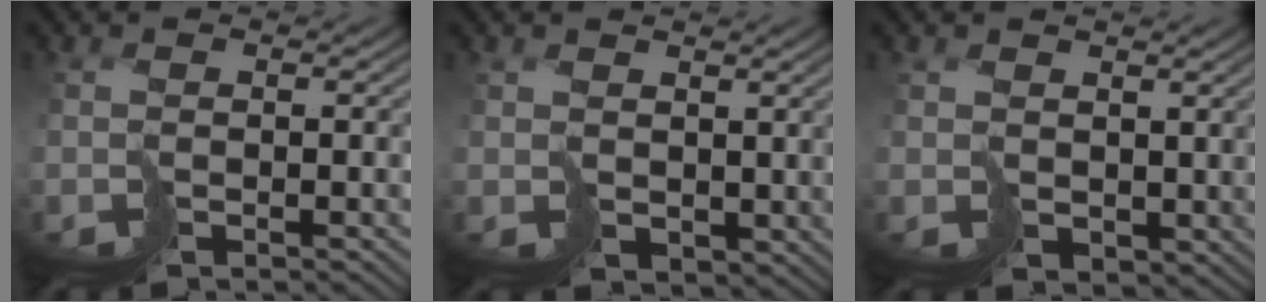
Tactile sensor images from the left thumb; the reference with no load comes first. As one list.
[{"total": 2.7, "force": [2.0, 1.5, 0.9], "torque": [-0.034, -0.005, 0.044]}, {"total": 2.6, "force": [2.0, 1.4, 0.8], "torque": [-0.032, -0.005, 0.043]}]